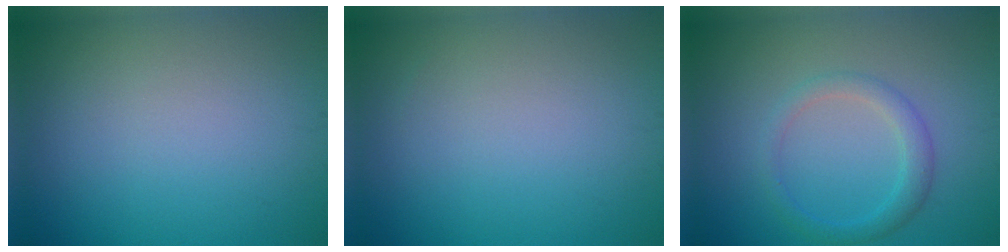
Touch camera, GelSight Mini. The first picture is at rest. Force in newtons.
{"total": 0.0}
{"total": 2.3, "press": 2.3, "slide": 0.0}